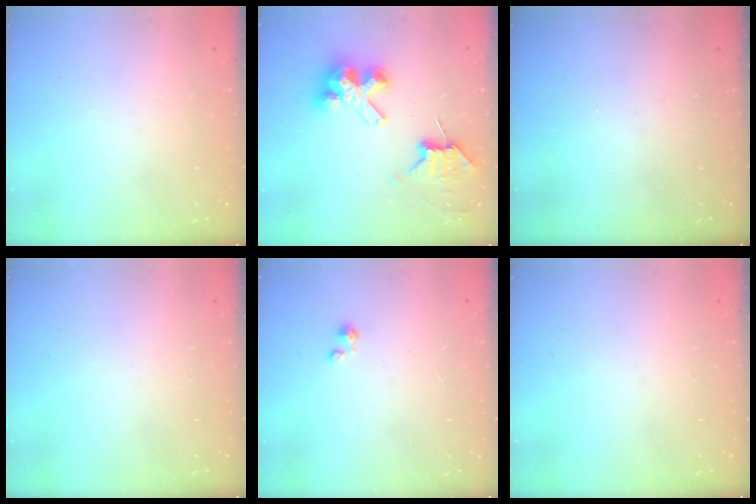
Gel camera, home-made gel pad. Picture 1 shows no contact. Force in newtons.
{"total": 8.6, "press": 8.6, "slide": 0.7}
{"total": 0.0}
{"total": 0.0}
{"total": 0.0}
{"total": 0.0}